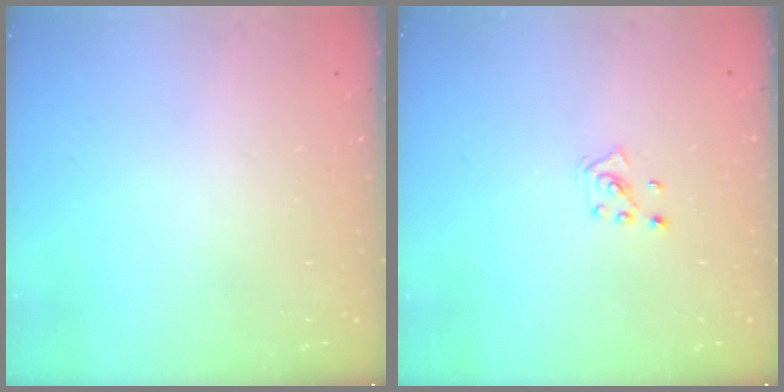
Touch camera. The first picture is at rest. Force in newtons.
{"total": 2.1, "press": 2.0, "slide": 0.3}